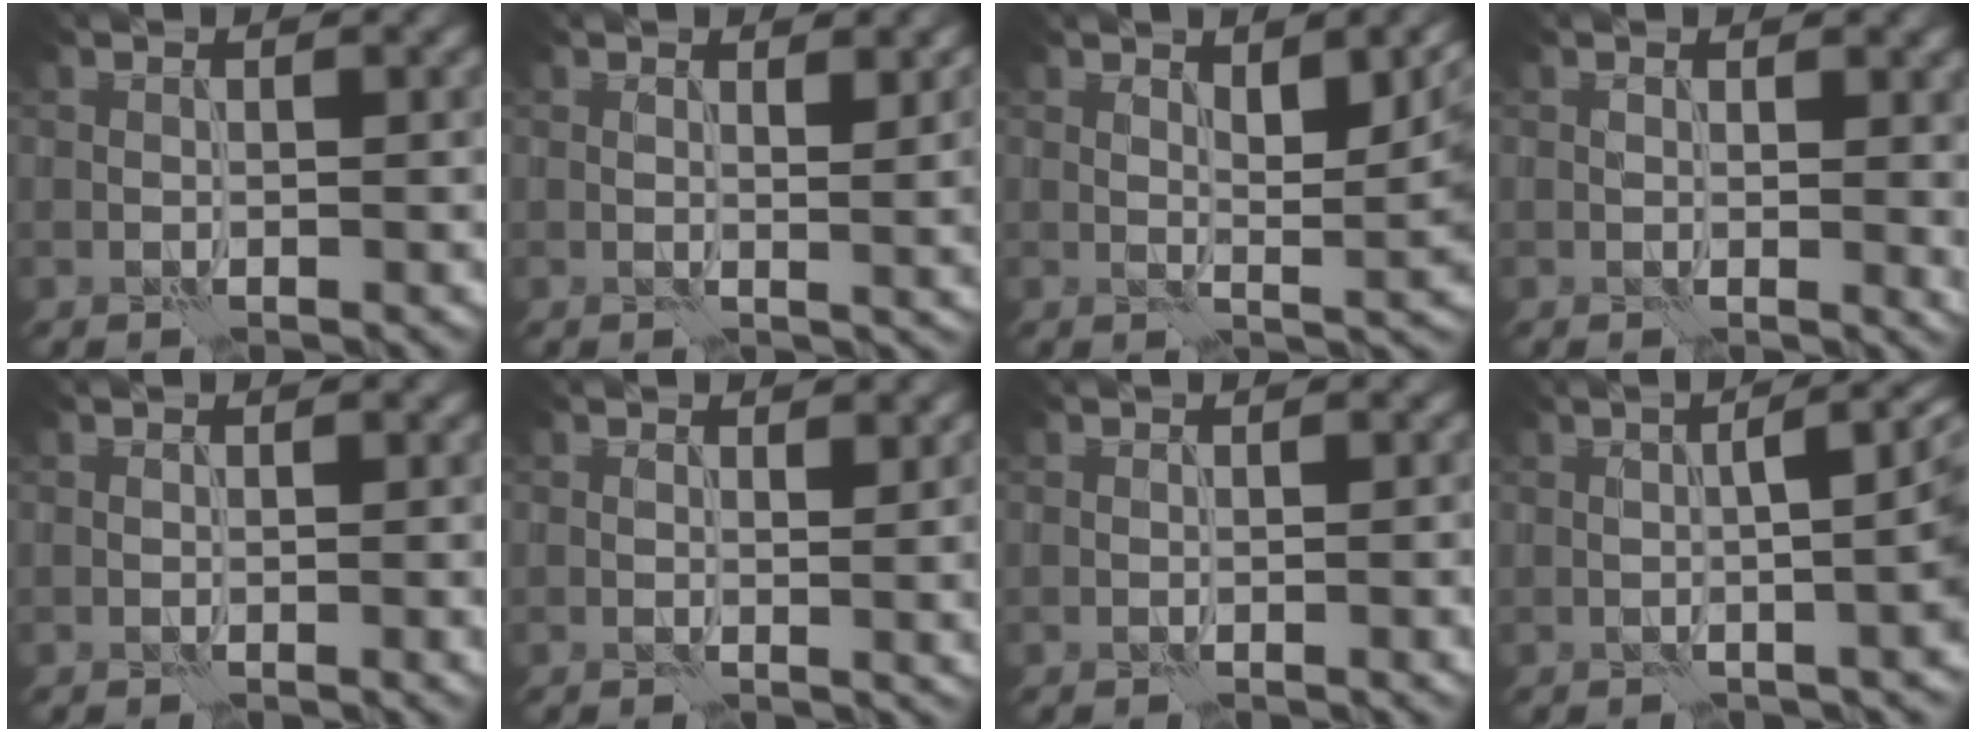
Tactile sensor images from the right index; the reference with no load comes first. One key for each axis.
{"total": 3.5, "fx": 0.9, "fy": 1.0, "fz": 3.3, "tx": -0.040, "ty": 0.004, "tz": 0.013}
{"total": 7.2, "fx": 2.0, "fy": 2.2, "fz": 6.6, "tx": -0.092, "ty": 0.007, "tz": 0.032}
{"total": 2.5, "fx": 0.4, "fy": 1.3, "fz": 2.1, "tx": -0.027, "ty": -0.003, "tz": 0.008}
{"total": 0.9, "fx": 0.1, "fy": 0.2, "fz": 0.9, "tx": -0.013, "ty": -0.002, "tz": 0.000}
{"total": 3.0, "fx": 0.7, "fy": 0.9, "fz": 2.7, "tx": -0.036, "ty": 0.002, "tz": 0.011}
{"total": 1.6, "fx": -0.1, "fy": 0.4, "fz": 1.6, "tx": -0.021, "ty": -0.002, "tz": -0.002}
{"total": 7.9, "fx": 0.8, "fy": 2.6, "fz": 7.4, "tx": -0.059, "ty": 0.025, "tz": 0.000}